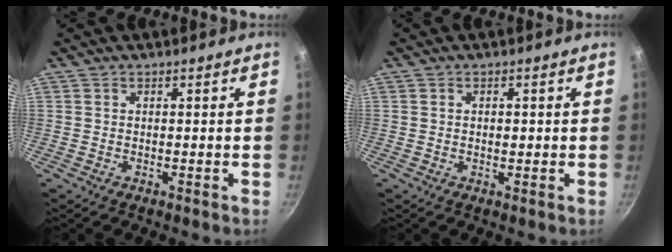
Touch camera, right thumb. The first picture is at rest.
{"total": 1.4, "force": [0.1, 0.9, 1.1], "torque": [-0.014, 0.002, 0.004]}